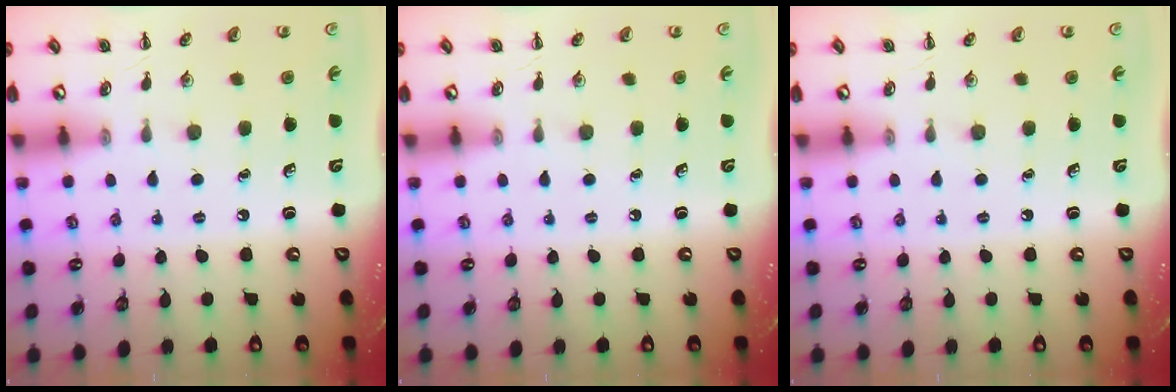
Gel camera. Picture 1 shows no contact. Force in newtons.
{"total": 0.0}
{"total": 0.0}